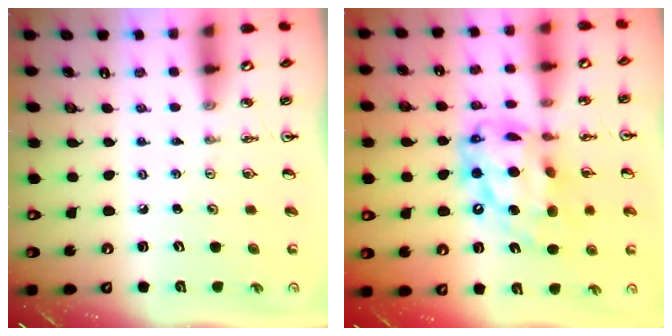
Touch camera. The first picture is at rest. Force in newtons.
{"total": 18.6, "press": 18.5, "slide": 1.9}